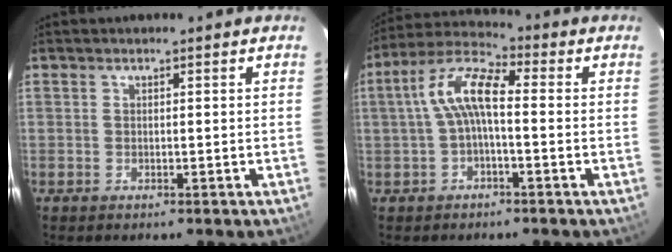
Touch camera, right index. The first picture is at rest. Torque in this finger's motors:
{"motor_torque": [0.75, -0.37, 0.66, 0.18]}